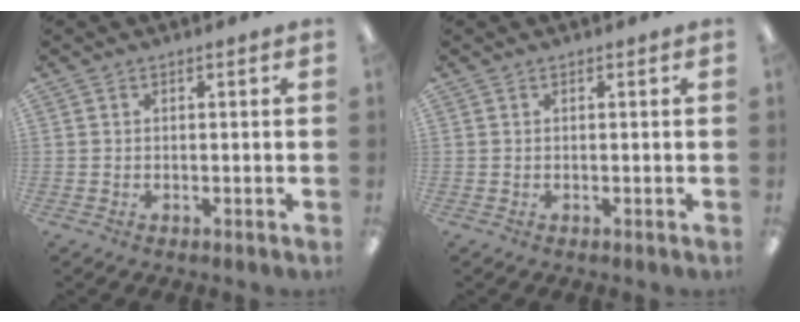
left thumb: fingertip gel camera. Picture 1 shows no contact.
{"total": 0.0}